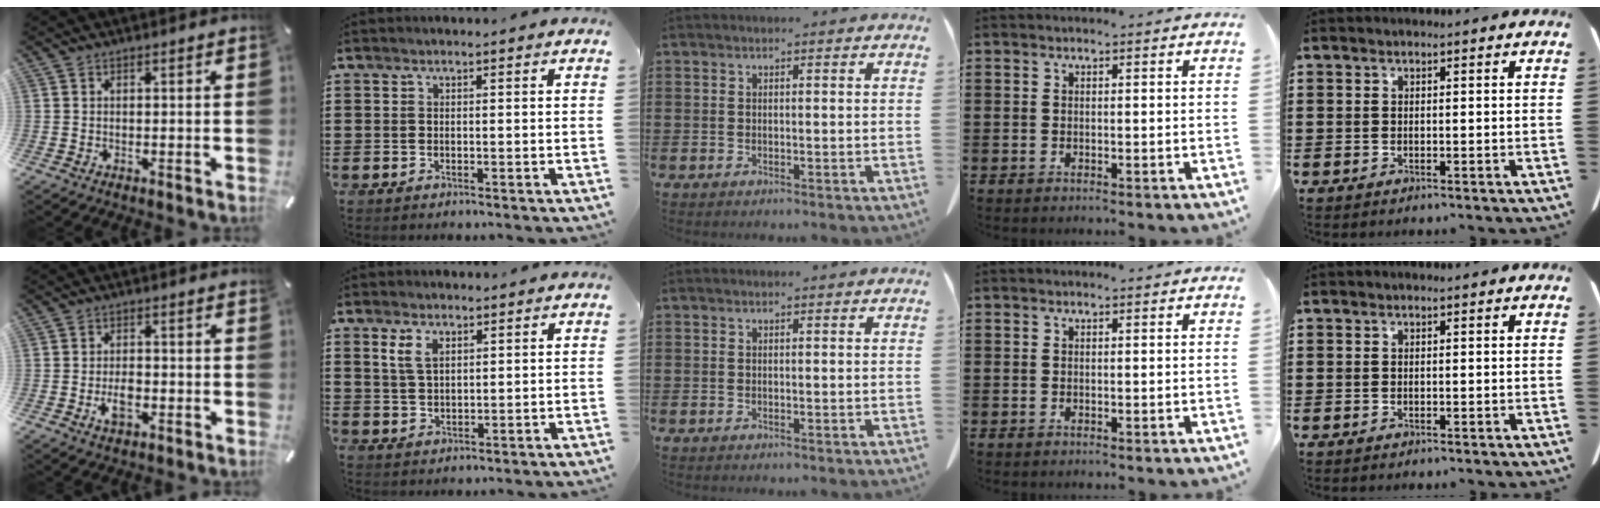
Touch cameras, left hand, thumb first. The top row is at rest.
{"thumb": {"total": 4.6, "force": [-1.4, 2.7, 3.4], "torque": [-0.064, 0.001, -0.027]}, "index": {"total": 3.7, "force": [2.1, 2.2, 2.2], "torque": [-0.053, 0.007, 0.038]}}